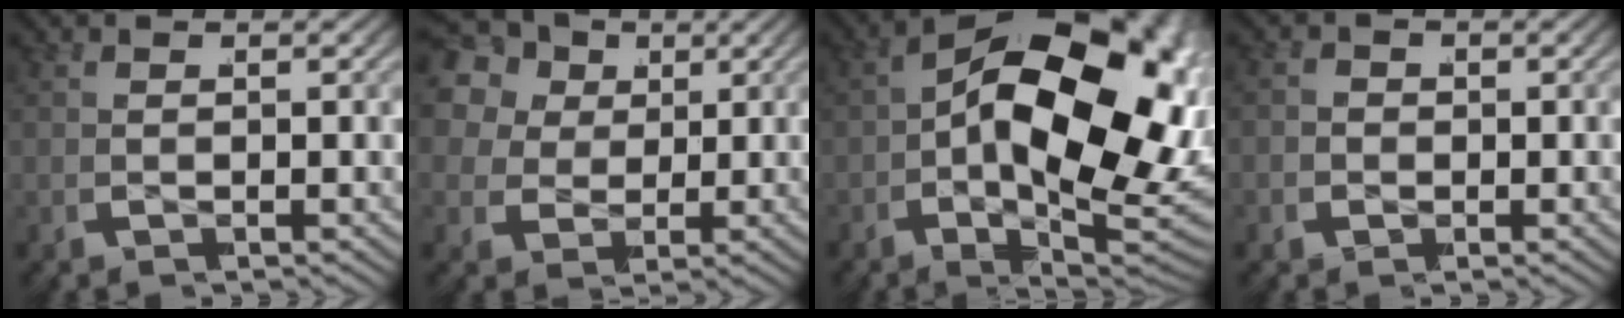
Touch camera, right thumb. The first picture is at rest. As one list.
[{"total": 11.9, "force": [5.6, 8.8, 5.8], "torque": [-0.118, 0.023, 0.073]}, {"total": 23.7, "force": [-1.0, 13.5, 19.5], "torque": [-0.309, -0.045, -0.003]}, {"total": 1.9, "force": [-0.3, 1.8, 0.6], "torque": [-0.009, -0.003, -0.009]}]